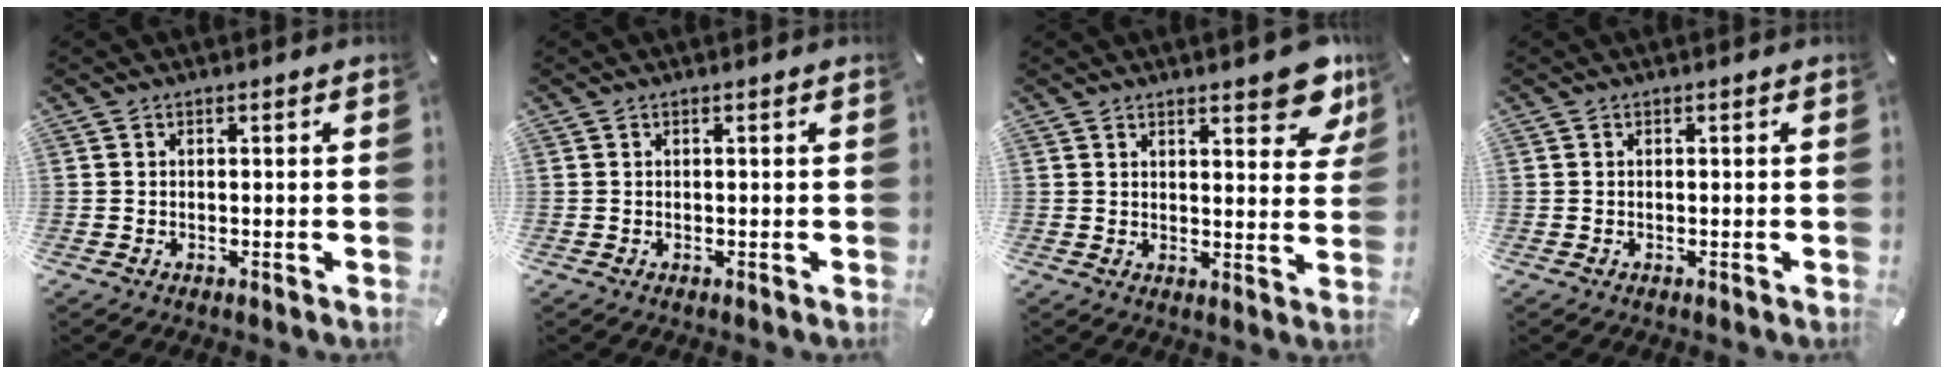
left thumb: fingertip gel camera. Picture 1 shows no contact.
{"total": 0.0}
{"total": 9.9, "force": [6.7, 3.5, 6.3], "torque": [-0.071, -0.043, 0.113]}
{"total": 0.0}